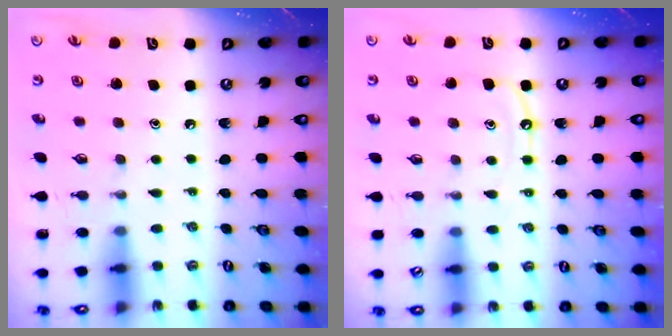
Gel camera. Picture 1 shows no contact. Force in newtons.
{"total": 8.0, "press": 7.9, "slide": 0.9}